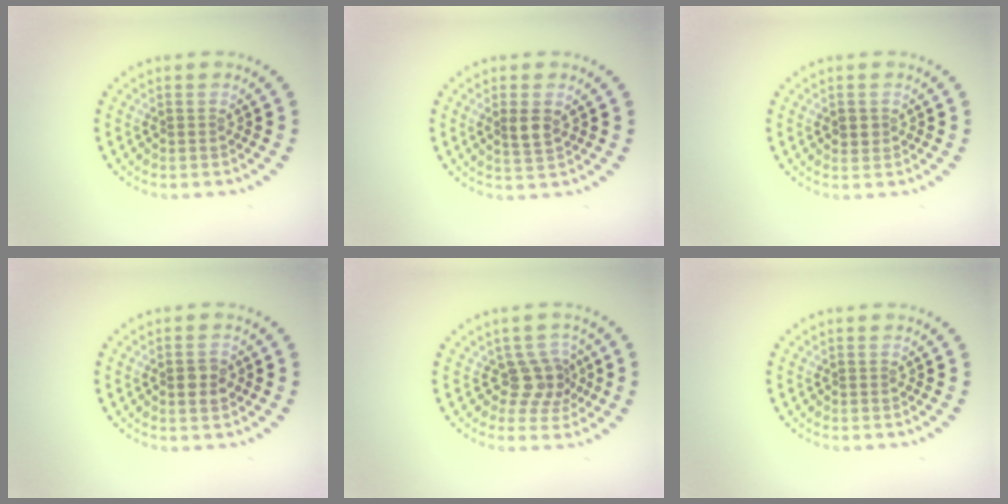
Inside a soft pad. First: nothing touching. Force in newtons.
{"total": 1.9, "press": 1.8, "slide": 0.7}
{"total": 1.2, "press": 1.2, "slide": 0.3}
{"total": 1.8, "press": 1.7, "slide": 0.3}
{"total": 2.9, "press": 2.2, "slide": 1.8}
{"total": 0.0}